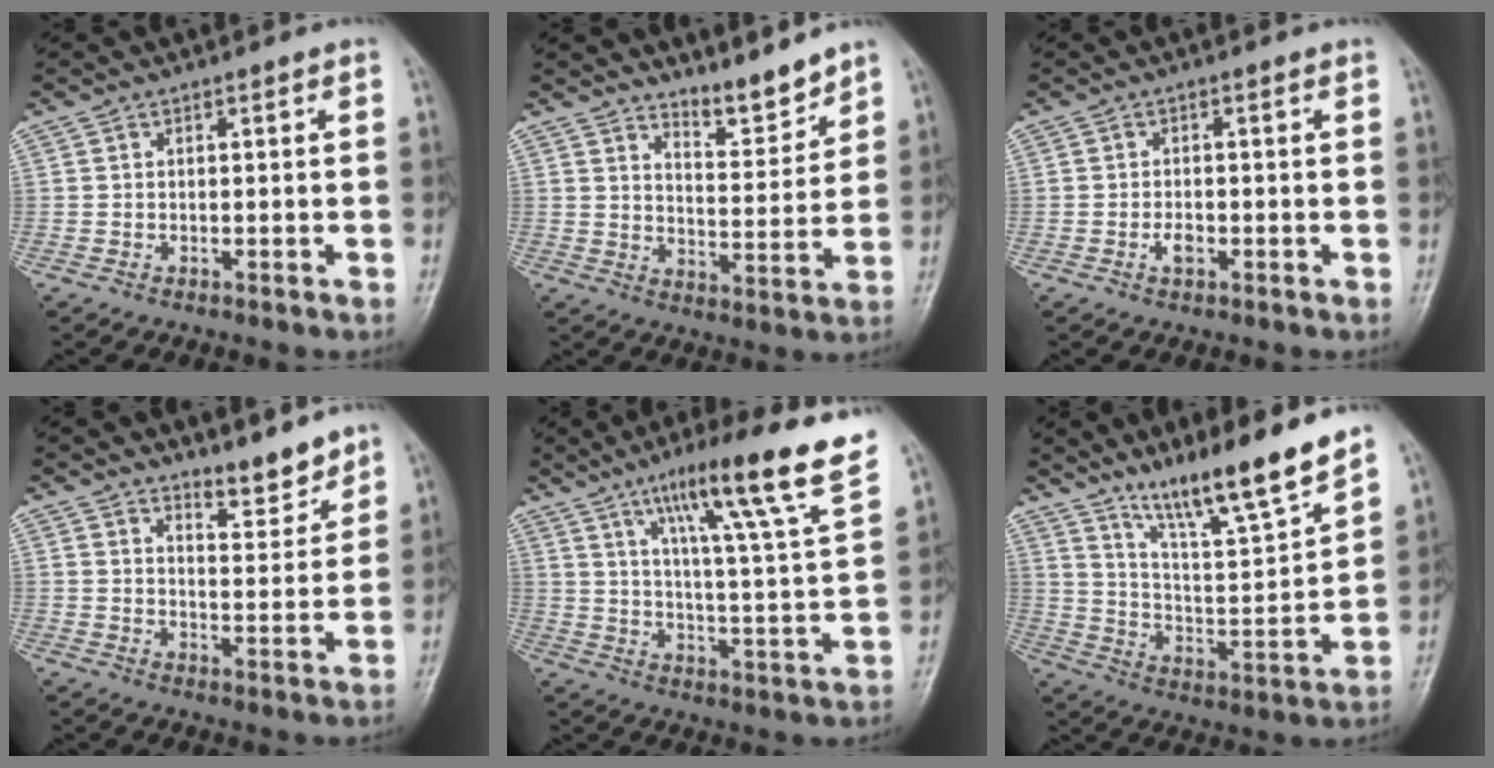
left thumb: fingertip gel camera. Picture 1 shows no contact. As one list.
[{"total": 6.7, "force": [6.2, 1.1, 2.3], "torque": [-0.023, -0.064, 0.109]}, {"total": 2.0, "force": [-0.7, 1.1, 1.5], "torque": [-0.024, 0.002, -0.014]}, {"total": 5.9, "force": [5.3, 1.4, 2.1], "torque": [-0.019, -0.054, 0.090]}, {"total": 20.8, "force": [12.7, 1.2, 16.4], "torque": [-0.229, -0.046, 0.187]}, {"total": 15.9, "force": [12.4, 1.4, 9.9], "torque": [-0.147, -0.078, 0.221]}]